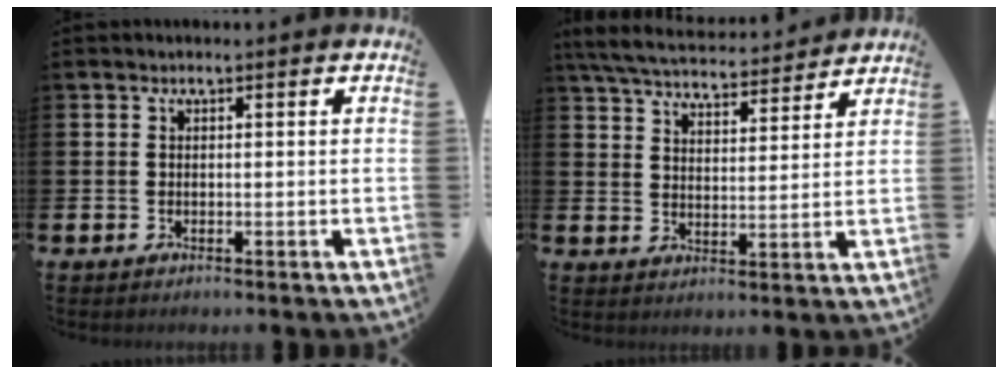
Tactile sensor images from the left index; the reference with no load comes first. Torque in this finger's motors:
{"motor_torque": [1.06, -1.07, 0.44, 0.13]}